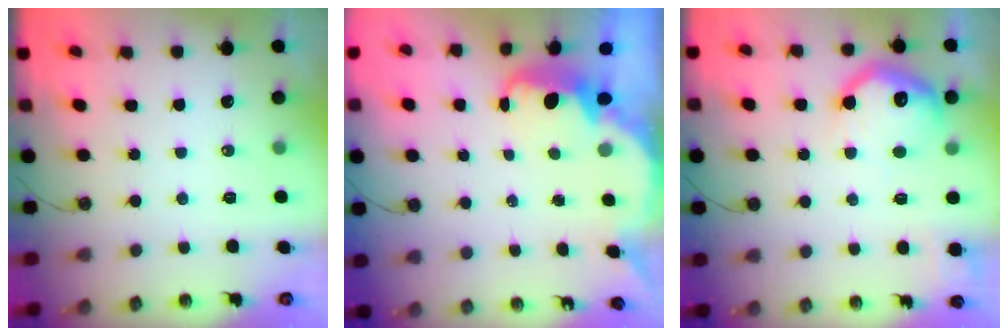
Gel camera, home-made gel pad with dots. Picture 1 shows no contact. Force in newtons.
{"total": 3.8, "press": 3.7, "slide": 0.4}
{"total": 15.2, "press": 15.2, "slide": 1.1}